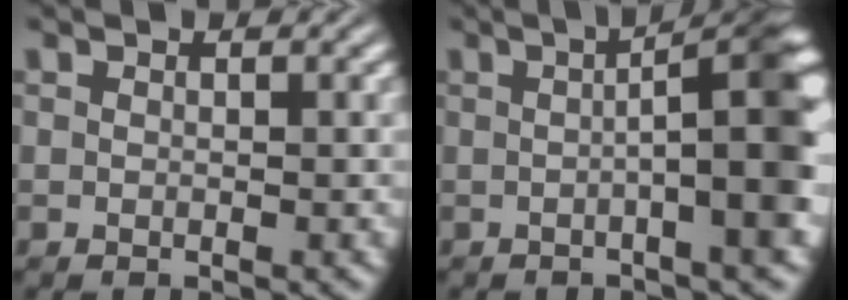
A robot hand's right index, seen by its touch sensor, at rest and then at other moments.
{"total": 8.0, "force": [-0.2, 1.1, 7.9], "torque": [-0.077, 0.004, -0.006]}